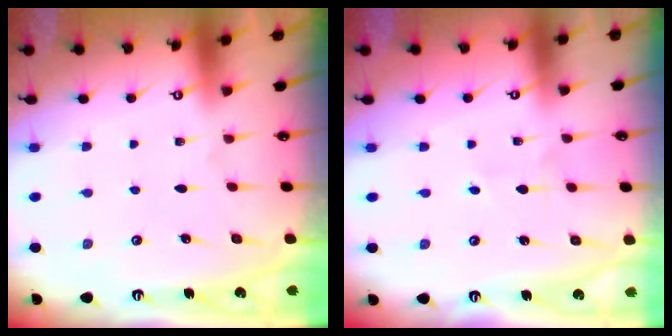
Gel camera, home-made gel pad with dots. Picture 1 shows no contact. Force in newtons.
{"total": 1.5, "press": 1.5, "slide": 0.1}